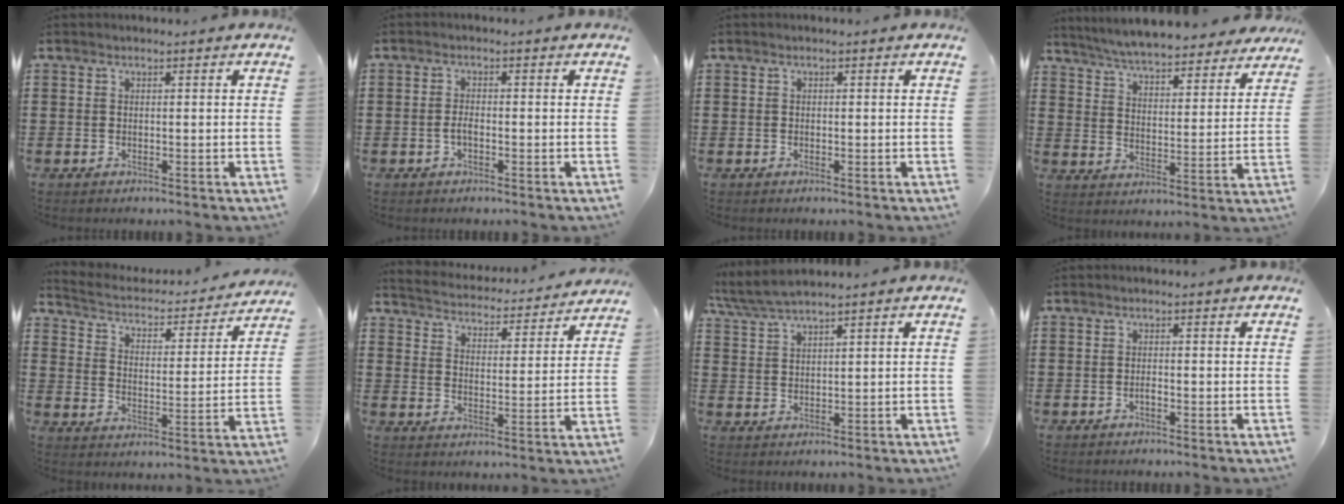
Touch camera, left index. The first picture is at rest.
{"total": 1.8, "force": [-0.6, 0.6, 1.6], "torque": [-0.039, -0.001, -0.014]}
{"total": 0.0}
{"total": 6.2, "force": [6.1, -0.1, 1.4], "torque": [-0.055, -0.042, 0.107]}
{"total": 2.5, "force": [2.4, 0.5, 0.5], "torque": [-0.029, -0.028, 0.030]}
{"total": 3.9, "force": [3.9, -0.2, -0.2], "torque": [-0.023, -0.037, 0.061]}
{"total": 4.6, "force": [4.1, 0.1, 1.9], "torque": [-0.051, -0.013, 0.074]}
{"total": 0.9, "force": [-0.5, 0.2, 0.8], "torque": [-0.017, -0.005, -0.007]}